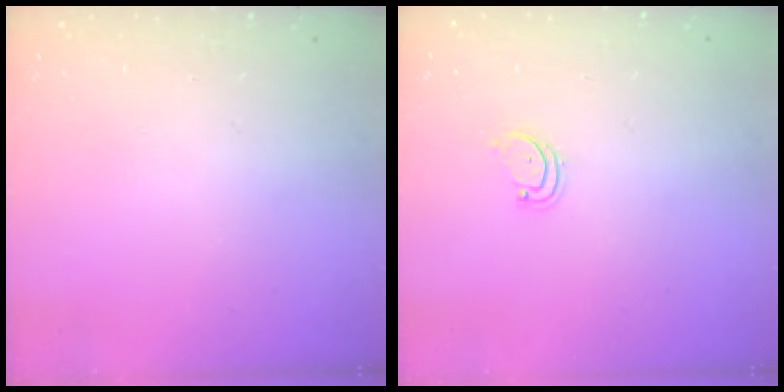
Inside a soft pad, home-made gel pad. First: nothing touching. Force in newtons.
{"total": 1.9, "press": 1.9, "slide": 0.2}